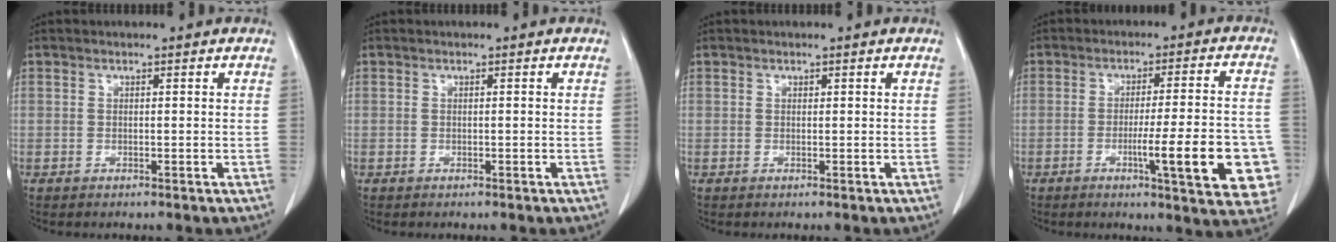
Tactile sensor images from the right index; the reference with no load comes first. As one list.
[{"total": 0.0}, {"total": 0.0}, {"total": 14.5, "force": [-4.7, 1.8, 13.6], "torque": [-0.123, 0.008, -0.053]}]